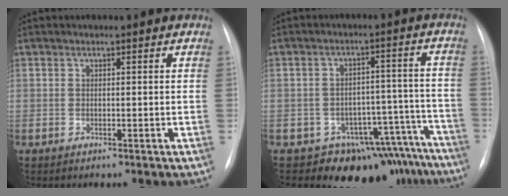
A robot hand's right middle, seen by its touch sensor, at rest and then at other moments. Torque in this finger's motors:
{"motor_torque": [0.70, -0.80, 0.02, 0.00]}